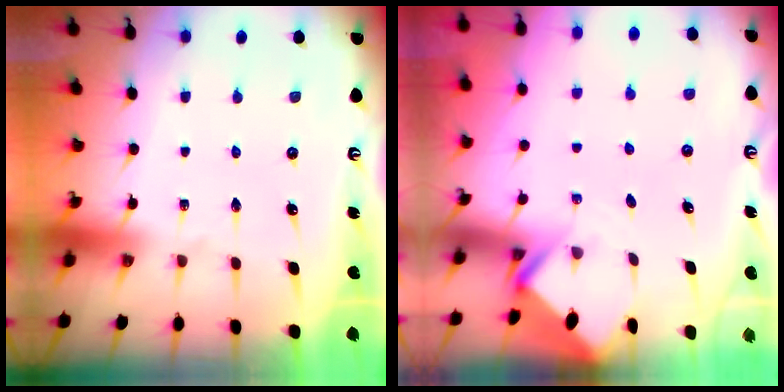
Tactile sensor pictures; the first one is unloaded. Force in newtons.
{"total": 2.6, "press": 2.6, "slide": 0.2}